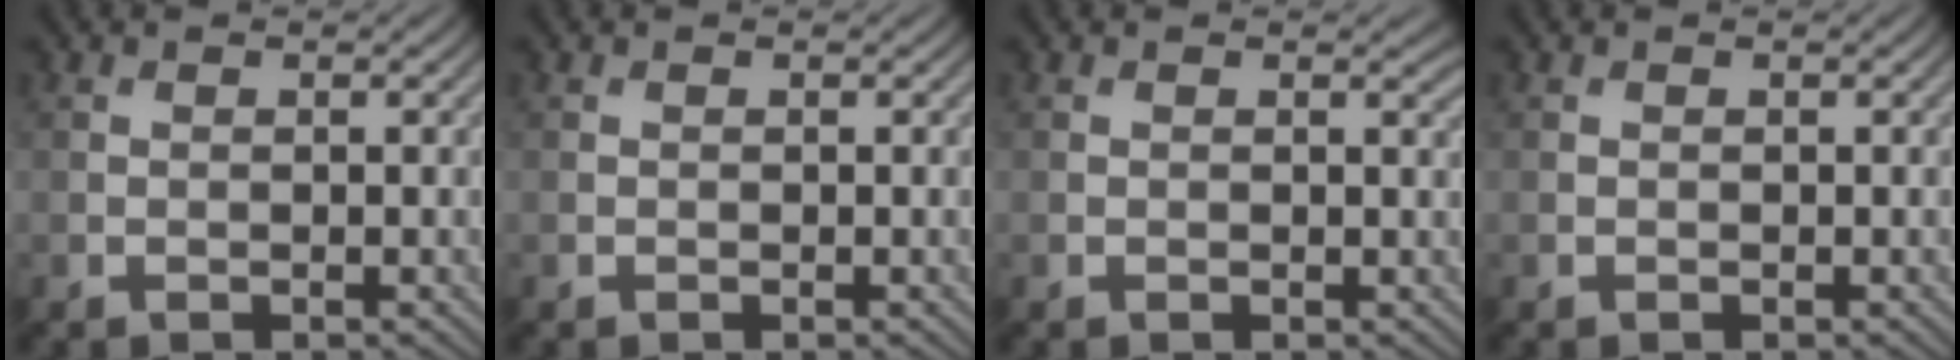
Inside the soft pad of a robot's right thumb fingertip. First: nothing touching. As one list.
[{"total": 0.0}, {"total": 0.5, "force": [0.3, 0.0, 0.4], "torque": [-0.004, -0.001, 0.004]}, {"total": 0.0}]